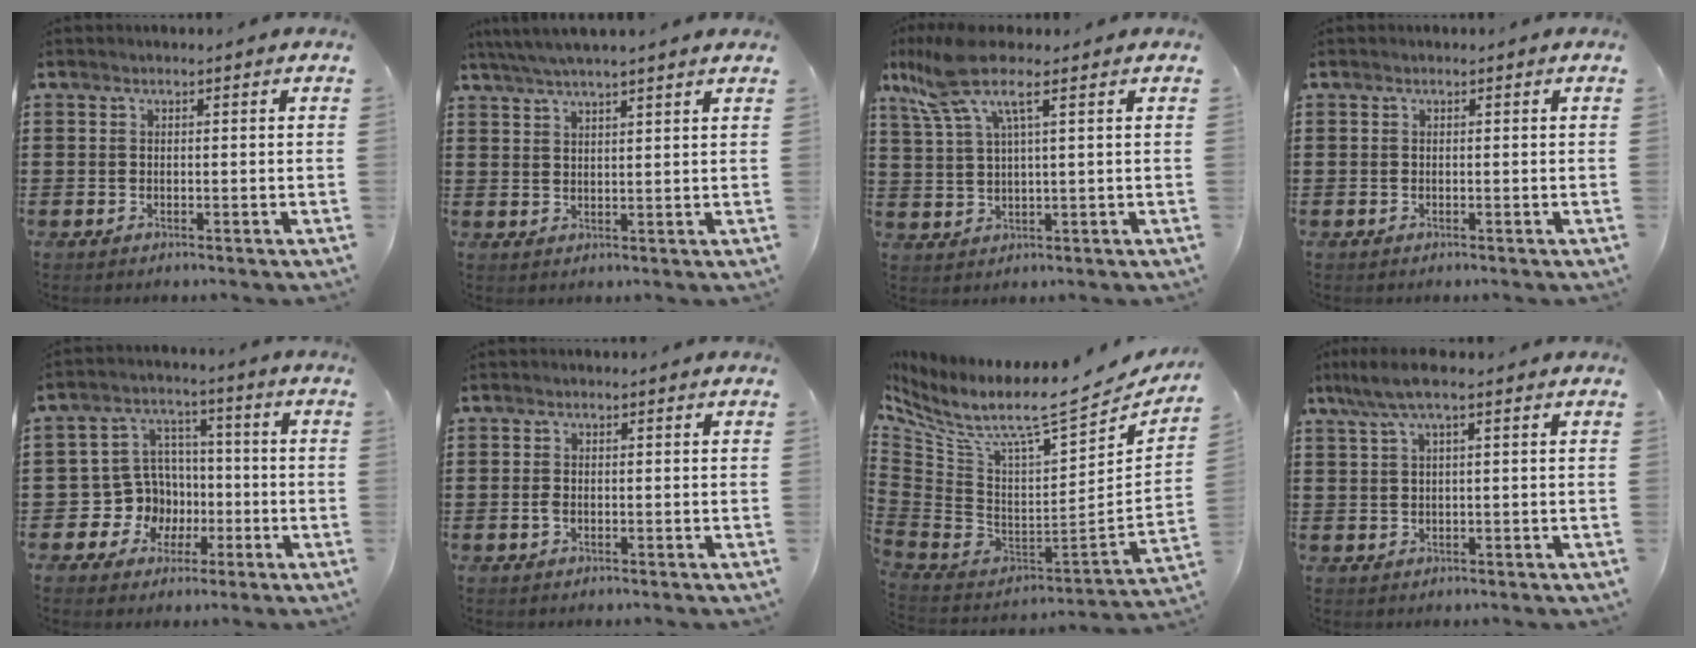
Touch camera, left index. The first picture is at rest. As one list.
[{"total": 4.0, "force": [3.6, -0.4, 1.7], "torque": [-0.042, -0.009, 0.065]}, {"total": 7.6, "force": [4.4, 1.5, 6.1], "torque": [-0.148, -0.007, 0.074]}, {"total": 0.0}, {"total": 8.6, "force": [-1.1, 8.2, 2.2], "torque": [-0.094, 0.002, -0.014]}, {"total": 1.3, "force": [-0.3, 0.6, 1.1], "torque": [-0.023, -0.001, -0.006]}, {"total": 9.3, "force": [6.5, 1.3, 6.4], "torque": [-0.132, -0.071, 0.099]}, {"total": 3.8, "force": [1.6, 0.5, 3.4], "torque": [-0.076, 0.001, 0.026]}]